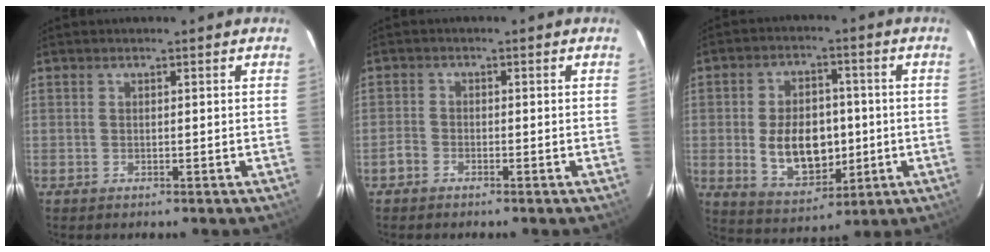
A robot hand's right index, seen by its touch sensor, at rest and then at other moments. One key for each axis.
{"total": 2.1, "fx": -1.6, "fy": 1.3, "fz": 0.3, "tx": -0.012, "ty": 0.003, "tz": -0.033}
{"total": 12.8, "fx": -1.2, "fy": 8.2, "fz": 9.8, "tx": -0.191, "ty": 0.005, "tz": 0.001}